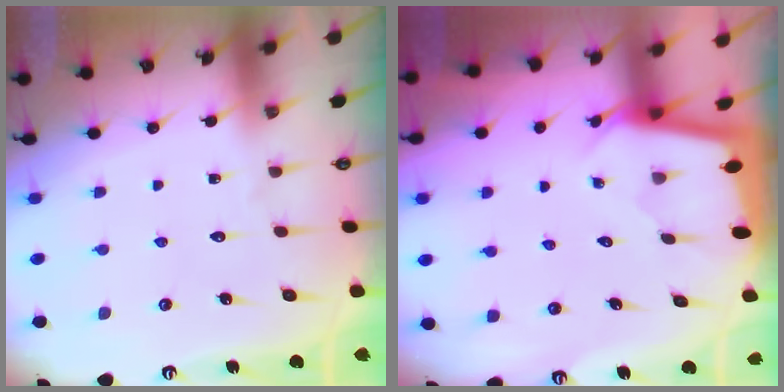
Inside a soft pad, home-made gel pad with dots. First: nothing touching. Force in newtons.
{"total": 2.1, "press": 2.1, "slide": 0.2}